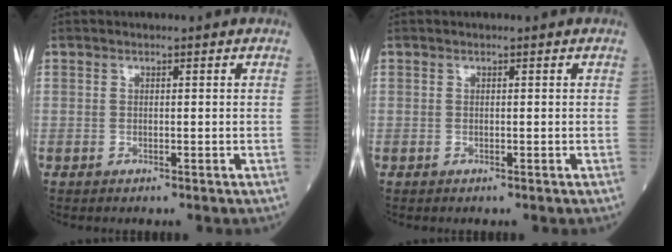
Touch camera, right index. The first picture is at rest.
{"total": 0.0}